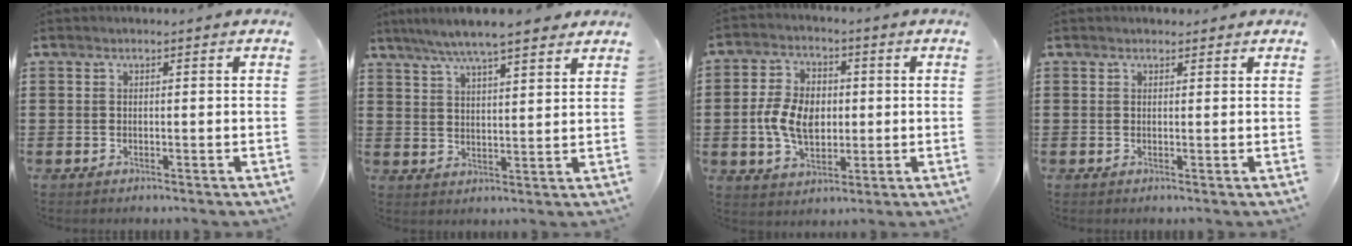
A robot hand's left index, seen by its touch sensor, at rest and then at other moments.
{"total": 6.6, "force": [5.7, 0.6, 3.4], "torque": [-0.083, -0.013, 0.101]}
{"total": 7.9, "force": [-0.5, 5.3, 5.9], "torque": [-0.132, 0.011, -0.013]}
{"total": 0.9, "force": [0.8, 0.4, 0.1], "torque": [-0.004, 0.004, 0.015]}